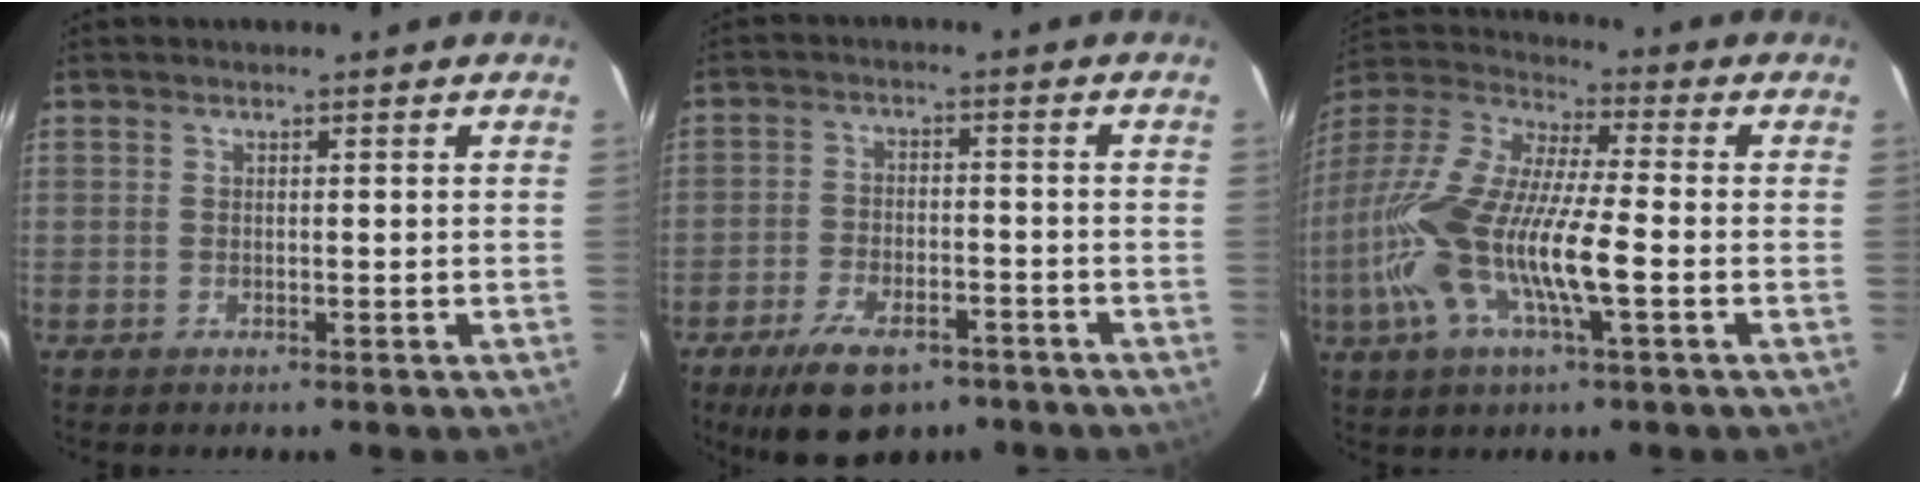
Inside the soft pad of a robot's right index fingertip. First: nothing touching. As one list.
[{"total": 12.1, "force": [-8.2, 5.7, 6.8], "torque": [-0.147, -0.010, -0.132]}, {"total": 19.5, "force": [-4.6, 4.4, 18.5], "torque": [-0.375, -0.011, -0.093]}]